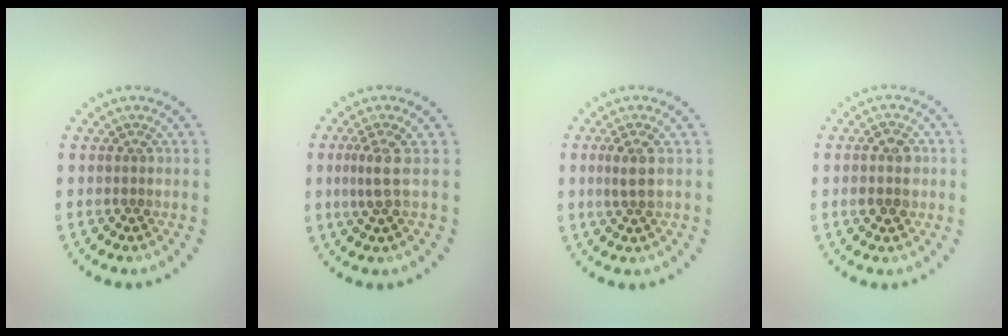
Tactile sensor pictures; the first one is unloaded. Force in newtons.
{"total": 1.9, "press": 1.4, "slide": 1.4}
{"total": 1.6, "press": 1.4, "slide": 0.8}
{"total": 2.1, "press": 2.1, "slide": 0.1}